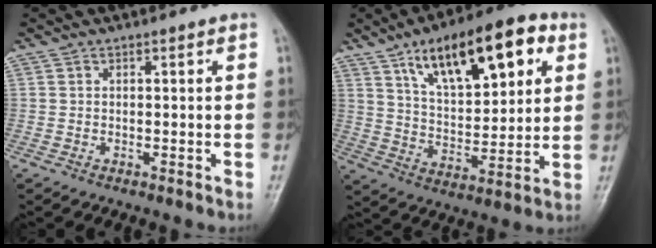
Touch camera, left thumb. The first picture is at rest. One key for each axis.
{"total": 20.4, "fx": 9.7, "fy": 8.7, "fz": 15.7, "tx": -0.204, "ty": -0.021, "tz": 0.161}